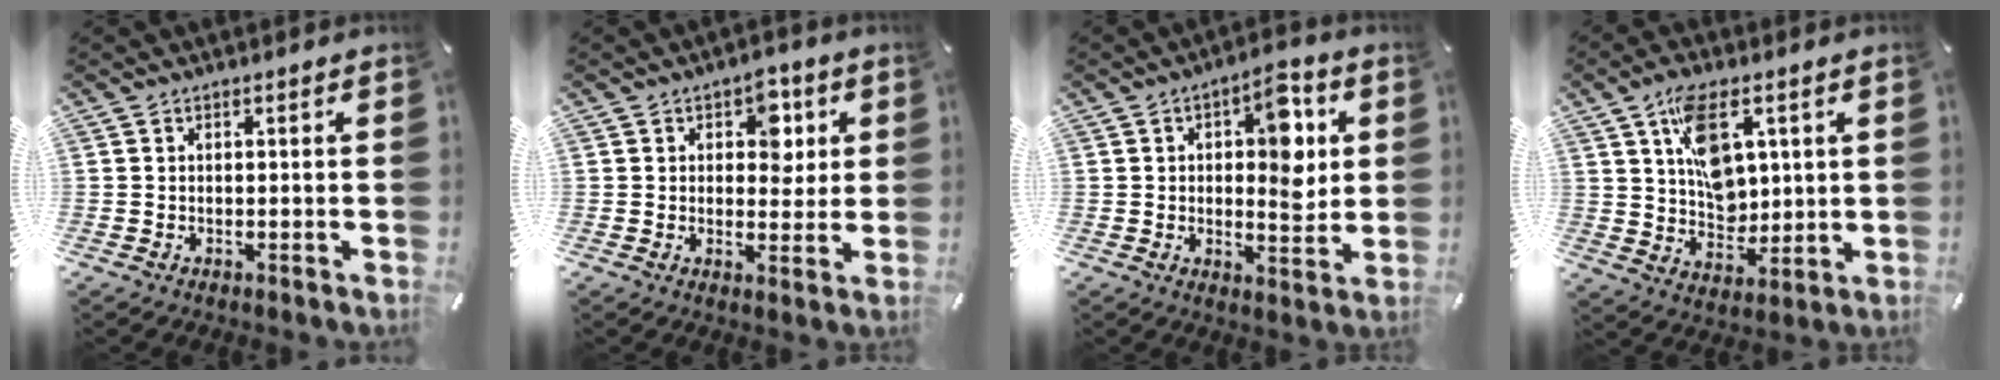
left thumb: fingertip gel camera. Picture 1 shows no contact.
{"total": 6.7, "force": [2.2, 5.1, 3.9], "torque": [-0.033, -0.006, 0.028]}
{"total": 11.2, "force": [2.5, 6.0, 9.1], "torque": [-0.107, -0.013, 0.037]}
{"total": 11.5, "force": [4.4, 7.6, 7.4], "torque": [-0.120, -0.001, 0.083]}